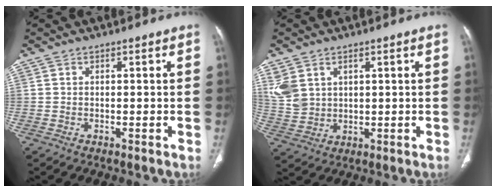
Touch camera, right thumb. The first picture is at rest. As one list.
[{"total": 6.9, "force": [3.0, 4.9, 3.8], "torque": [-0.079, -0.007, 0.076]}]